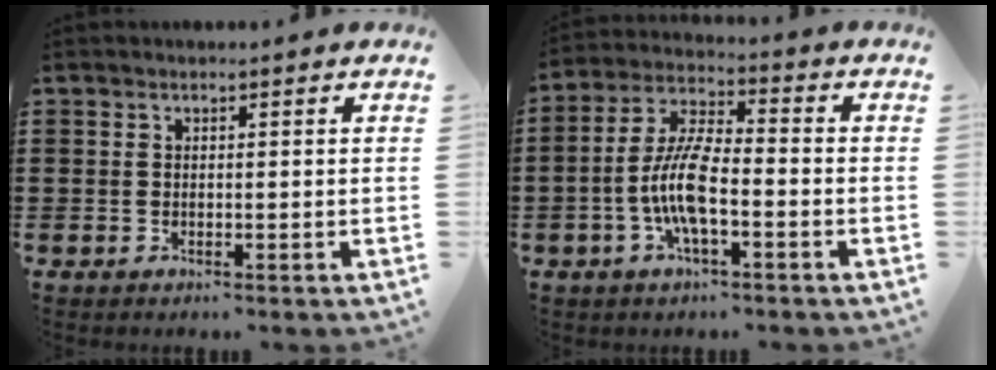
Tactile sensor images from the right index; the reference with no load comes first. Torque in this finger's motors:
{"motor_torque": [2.14, 0.00, 0.60, 0.21]}